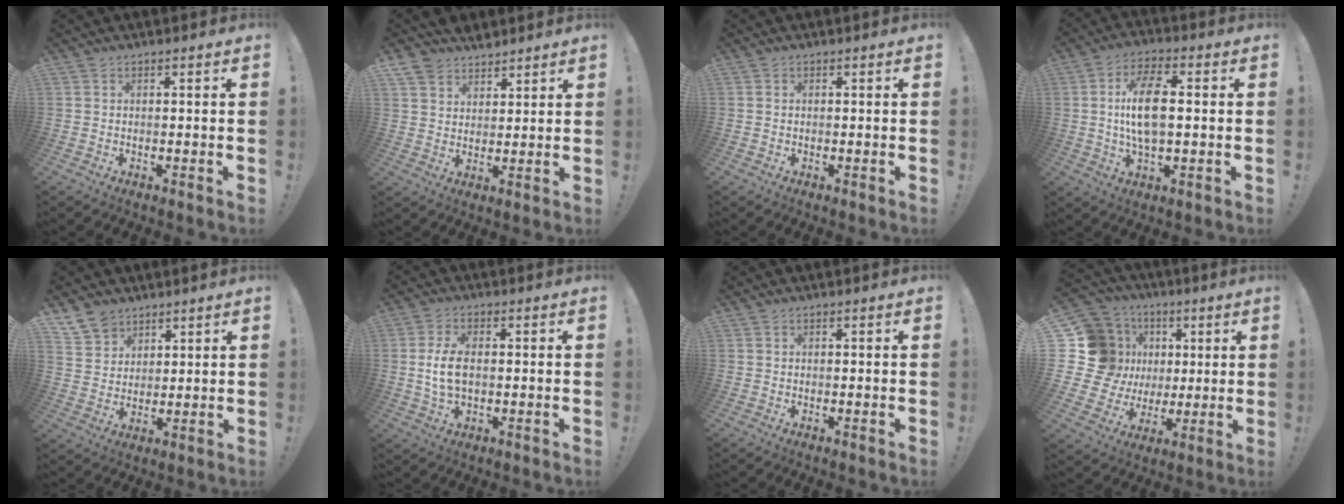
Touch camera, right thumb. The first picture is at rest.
{"total": 6.3, "force": [5.3, 3.4, 0.4], "torque": [-0.015, -0.036, 0.106]}
{"total": 0.0}
{"total": 12.0, "force": [0.8, 5.4, 10.8], "torque": [-0.191, -0.004, 0.009]}
{"total": 7.7, "force": [5.9, 4.9, 1.2], "torque": [-0.027, -0.039, 0.118]}
{"total": 7.2, "force": [0.1, 3.9, 6.1], "torque": [-0.122, -0.003, -0.002]}
{"total": 0.0}
{"total": 19.4, "force": [3.4, 17.1, 8.4], "torque": [-0.160, -0.012, 0.103]}